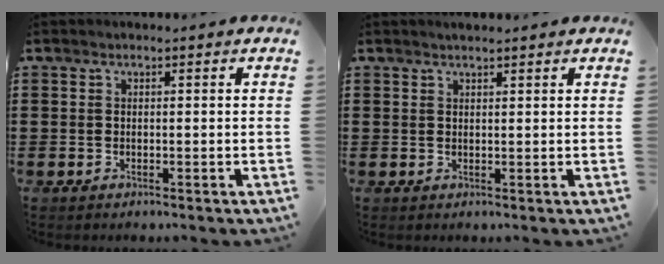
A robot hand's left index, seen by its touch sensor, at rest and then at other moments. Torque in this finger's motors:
{"motor_torque": [0.37, 0.41, 0.01, 0.04]}